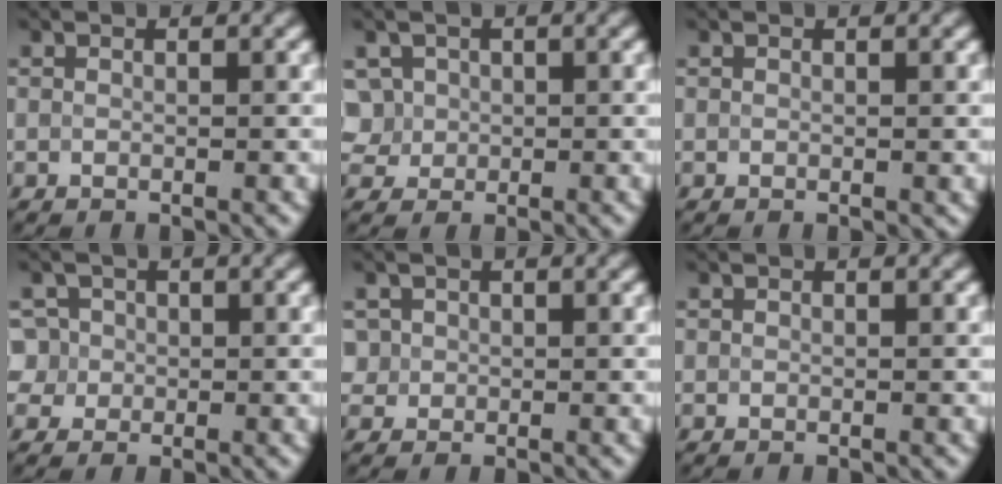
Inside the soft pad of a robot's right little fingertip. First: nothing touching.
{"total": 3.1, "force": [0.6, 2.8, 1.1], "torque": [-0.023, 0.012, 0.020]}
{"total": 0.0}
{"total": 3.4, "force": [0.4, 3.3, 0.9], "torque": [-0.006, 0.025, 0.001]}
{"total": 1.8, "force": [0.4, 1.7, 0.2], "torque": [-0.005, 0.002, 0.023]}
{"total": 0.0}